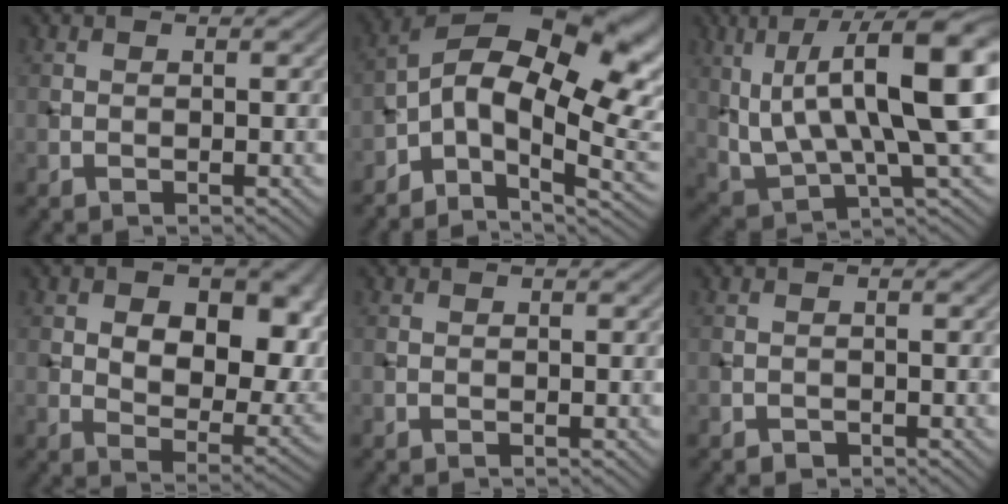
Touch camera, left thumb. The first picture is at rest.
{"total": 15.1, "force": [-1.6, 7.4, 13.1], "torque": [-0.228, 0.010, -0.037]}
{"total": 15.7, "force": [3.7, 5.3, 14.4], "torque": [-0.254, -0.001, 0.068]}
{"total": 13.4, "force": [3.3, 8.1, 10.1], "torque": [-0.147, -0.012, 0.061]}
{"total": 0.0}
{"total": 0.8, "force": [-0.5, 0.5, 0.2], "torque": [0.000, -0.002, -0.010]}